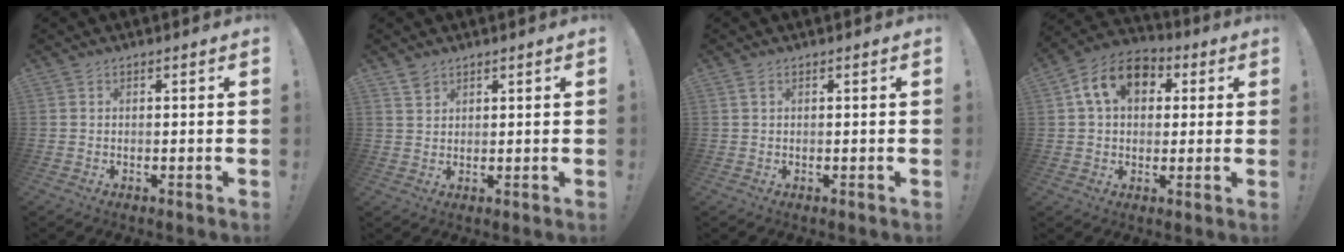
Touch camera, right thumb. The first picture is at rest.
{"total": 2.8, "force": [2.3, 1.5, 0.7], "torque": [-0.009, -0.013, 0.043]}
{"total": 1.0, "force": [0.4, 0.4, 0.9], "torque": [-0.015, 0.002, 0.006]}
{"total": 13.1, "force": [4.5, 9.3, 8.1], "torque": [-0.129, 0.005, 0.088]}